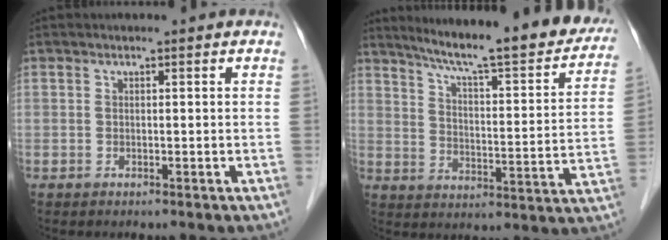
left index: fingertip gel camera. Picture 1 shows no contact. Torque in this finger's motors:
{"motor_torque": [1.05, -0.76, 0.47, 0.13]}